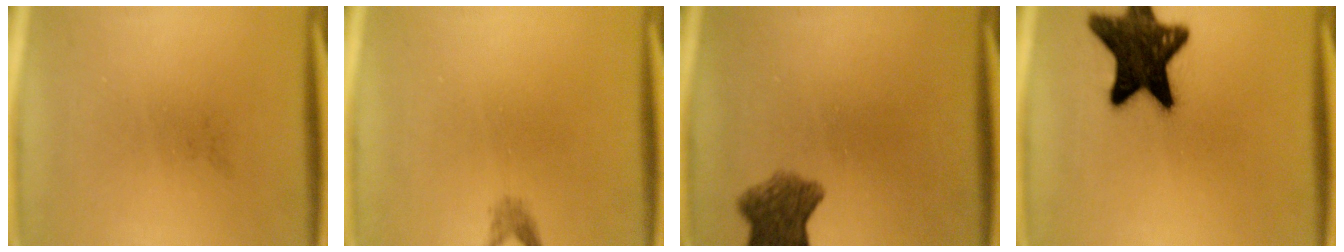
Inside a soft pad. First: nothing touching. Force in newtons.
{"total": 1.2}
{"total": 6.7}
{"total": 17.7}